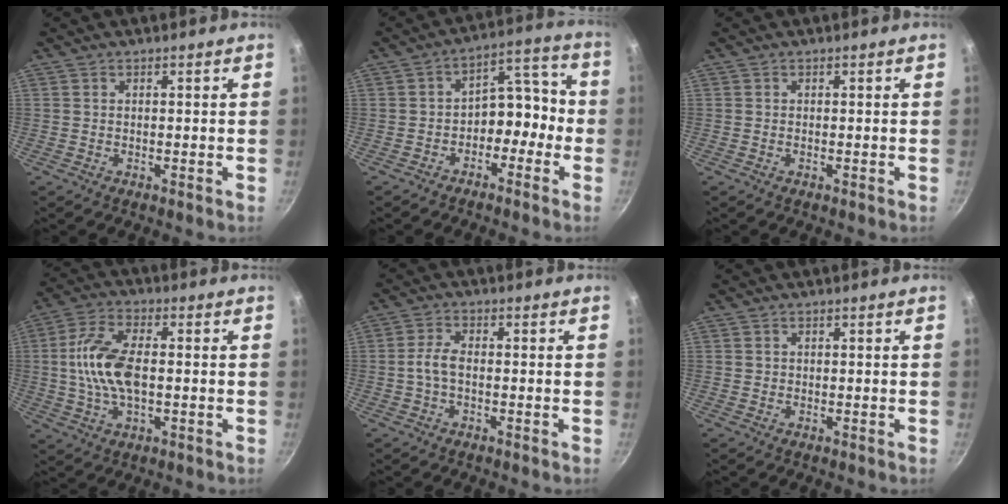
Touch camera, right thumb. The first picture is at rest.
{"total": 9.5, "force": [-2.9, 6.3, 6.5], "torque": [-0.052, 0.054, -0.055]}
{"total": 0.0}
{"total": 12.2, "force": [0.0, 6.0, 10.6], "torque": [-0.221, 0.013, -0.001]}
{"total": 3.6, "force": [-0.7, 1.8, 3.0], "torque": [-0.066, 0.011, -0.017]}
{"total": 0.0}